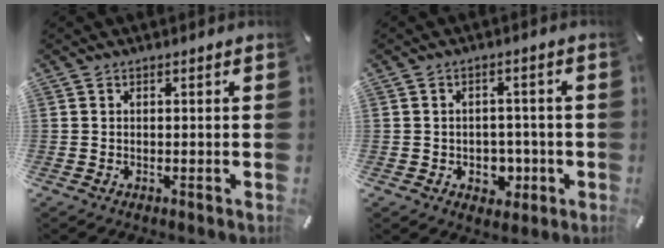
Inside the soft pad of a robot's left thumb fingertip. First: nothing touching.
{"total": 4.9, "force": [-1.0, 4.4, 2.0], "torque": [-0.014, 0.001, -0.020]}